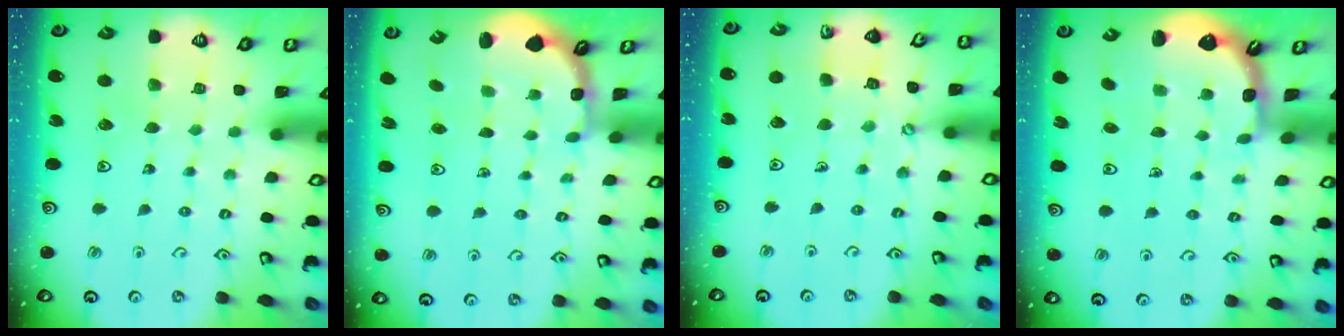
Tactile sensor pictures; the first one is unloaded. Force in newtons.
{"total": 3.0, "press": 2.0, "slide": 2.2}
{"total": 3.9, "press": 3.9, "slide": 0.4}
{"total": 1.4, "press": 1.3, "slide": 0.1}